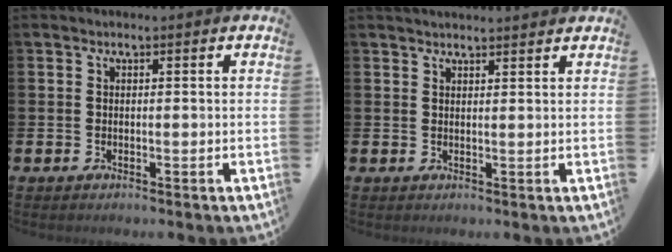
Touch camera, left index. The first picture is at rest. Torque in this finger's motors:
{"motor_torque": [0.34, -1.12, 0.04, 0.00]}